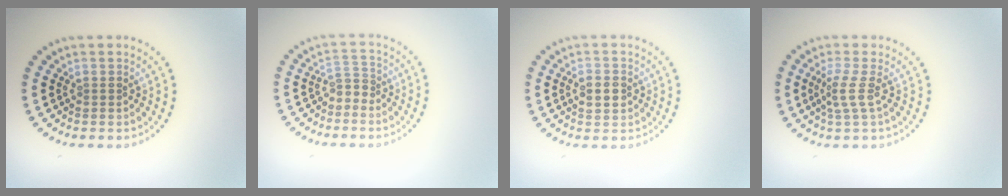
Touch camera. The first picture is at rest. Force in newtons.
{"total": 1.6, "press": 1.0, "slide": 1.2}
{"total": 2.6, "press": 2.6, "slide": 0.2}
{"total": 2.1, "press": 1.5, "slide": 1.5}